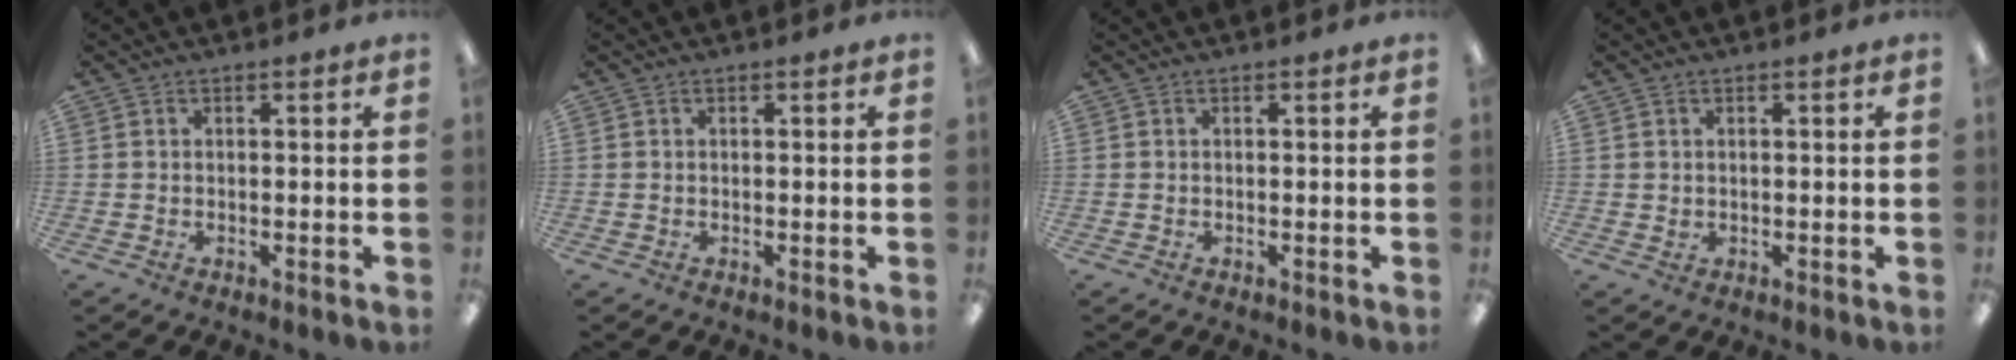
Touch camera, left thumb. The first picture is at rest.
{"total": 0.0}
{"total": 0.0}
{"total": 0.9, "force": [0.4, 0.8, 0.2], "torque": [-0.004, 0.003, 0.008]}